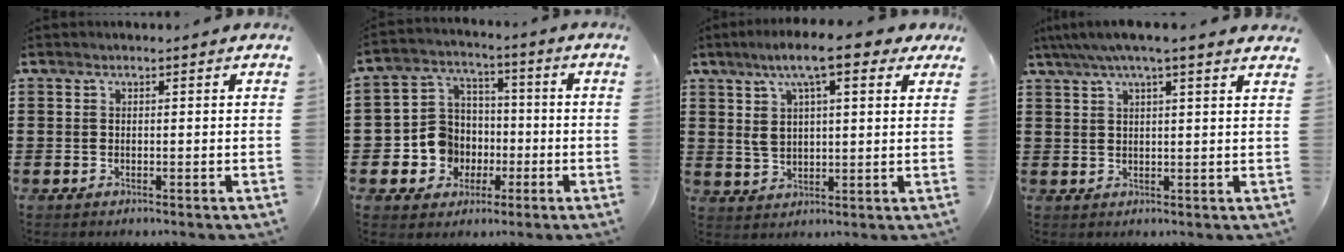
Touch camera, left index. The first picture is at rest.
{"total": 8.0, "force": [-1.6, 7.6, 1.9], "torque": [-0.083, 0.008, -0.027]}
{"total": 10.5, "force": [5.9, 3.0, 8.1], "torque": [-0.159, -0.001, 0.102]}
{"total": 4.1, "force": [3.2, -0.1, 2.7], "torque": [-0.061, -0.004, 0.055]}